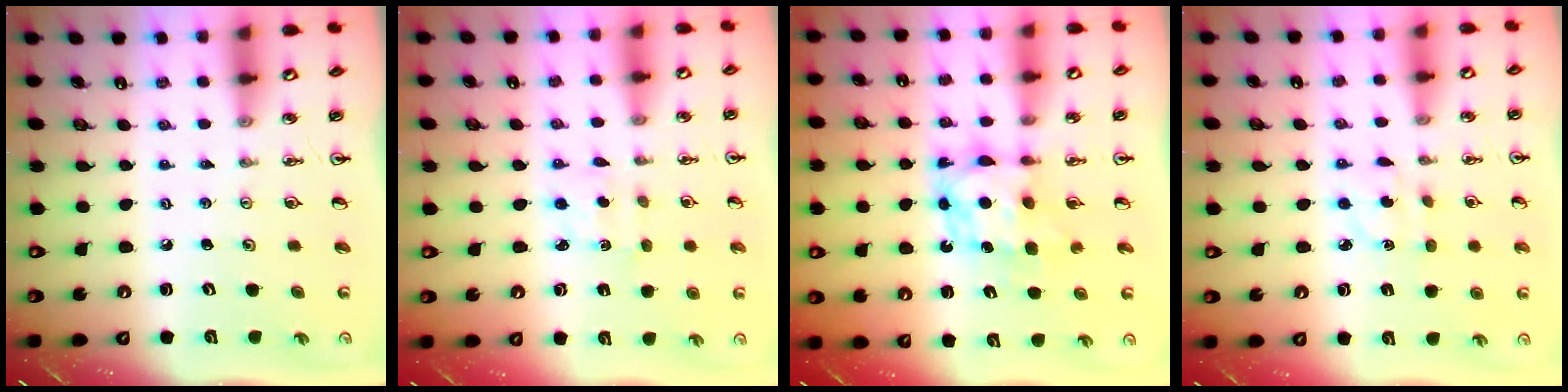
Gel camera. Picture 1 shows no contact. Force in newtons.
{"total": 1.8, "press": 1.7, "slide": 0.5}
{"total": 6.8, "press": 6.8, "slide": 0.6}
{"total": 3.6, "press": 3.5, "slide": 0.7}